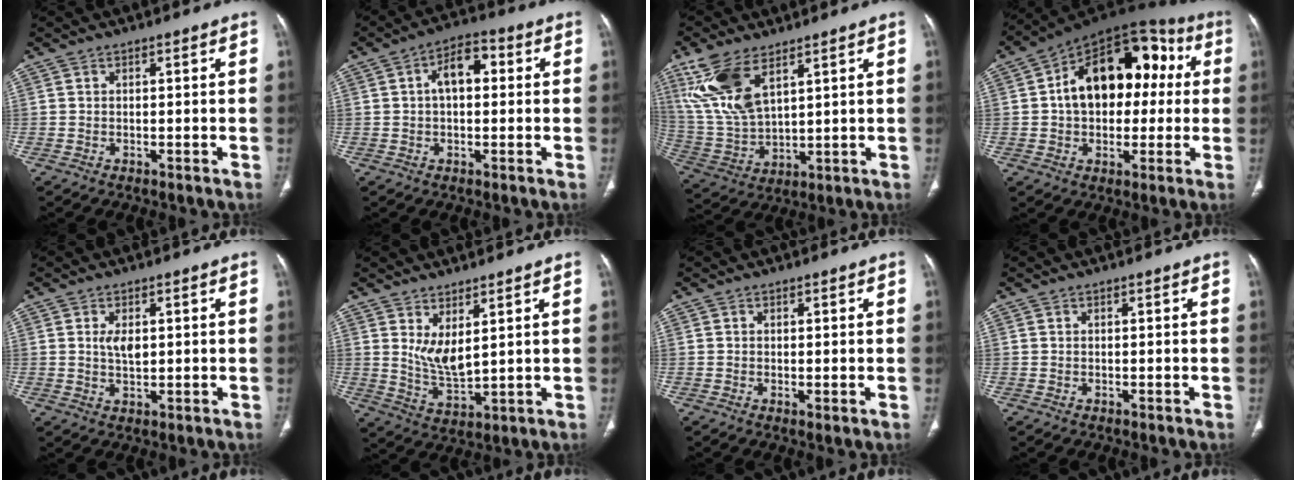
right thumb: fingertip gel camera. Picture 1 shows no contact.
{"total": 7.4, "force": [1.1, 4.2, 6.0], "torque": [-0.088, 0.023, 0.010]}
{"total": 13.6, "force": [7.2, 6.3, 9.6], "torque": [-0.203, -0.021, 0.159]}
{"total": 21.1, "force": [2.5, 13.6, 16.0], "torque": [-0.201, 0.044, 0.031]}
{"total": 3.4, "force": [0.8, 1.8, 2.8], "torque": [-0.045, -0.007, 0.016]}
{"total": 6.4, "force": [2.8, 2.3, 5.2], "torque": [-0.097, -0.039, 0.068]}
{"total": 0.9, "force": [0.0, 0.2, 0.8], "torque": [-0.020, -0.006, 0.001]}
{"total": 0.0}